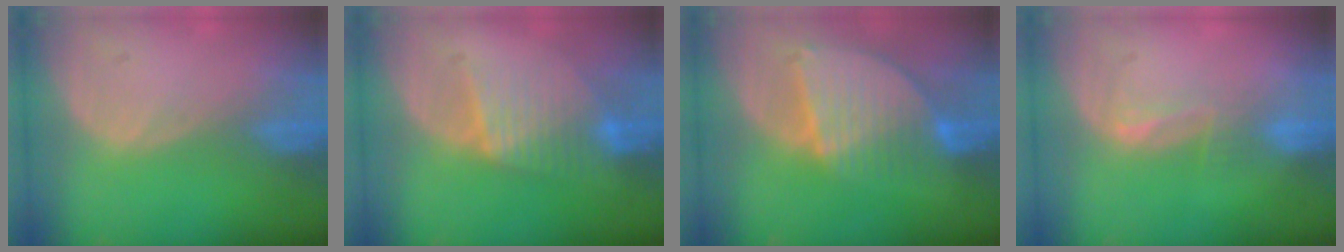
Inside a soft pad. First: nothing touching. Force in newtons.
{"total": 5.4, "press": 5.3, "slide": 0.5}
{"total": 8.5, "press": 7.4, "slide": 4.1}
{"total": 2.6, "press": 2.0, "slide": 1.6}